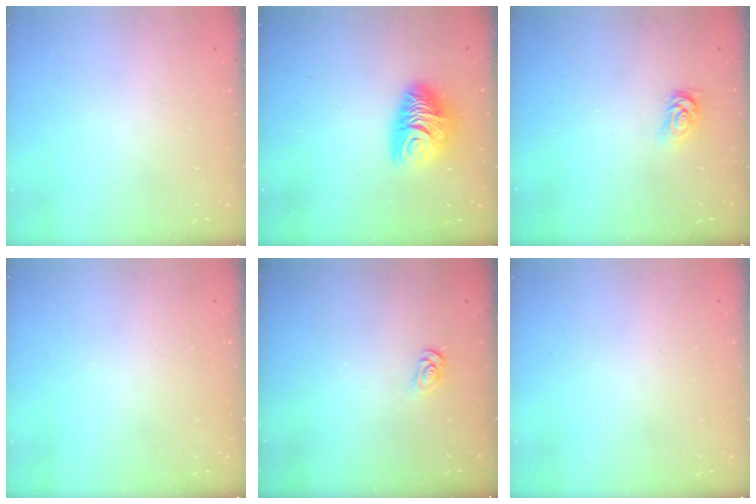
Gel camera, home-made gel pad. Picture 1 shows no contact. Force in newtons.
{"total": 10.4, "press": 10.4, "slide": 1.2}
{"total": 2.6, "press": 2.6, "slide": 0.4}
{"total": 0.0}
{"total": 2.5, "press": 2.4, "slide": 0.3}
{"total": 0.0}